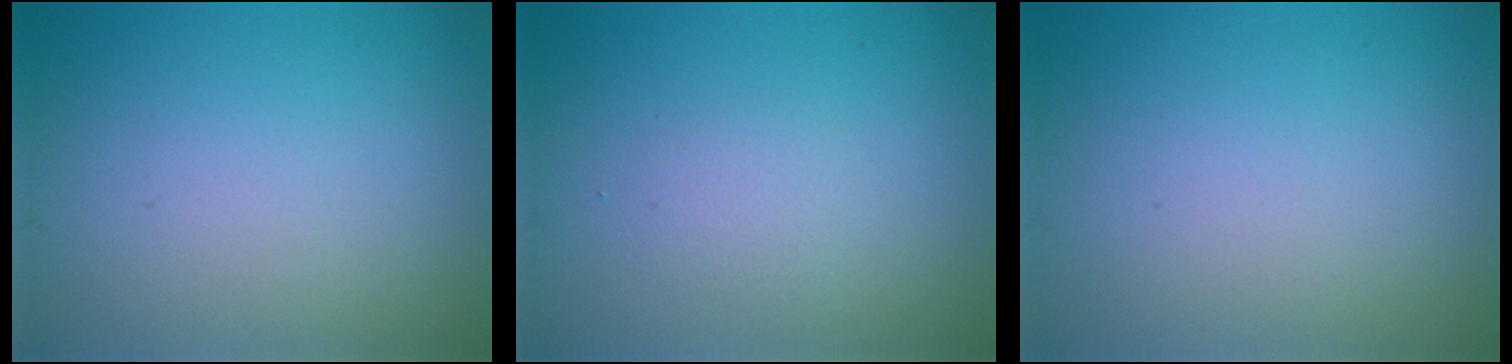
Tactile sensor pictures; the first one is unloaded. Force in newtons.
{"total": 1.1, "press": 1.1, "slide": 0.0}
{"total": 0.0}